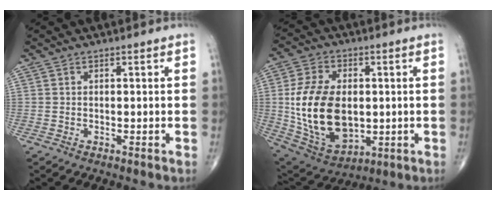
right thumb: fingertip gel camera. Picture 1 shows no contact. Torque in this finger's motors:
{"motor_torque": [-0.09, 1.81, 1.84, 0.09, 0.63]}